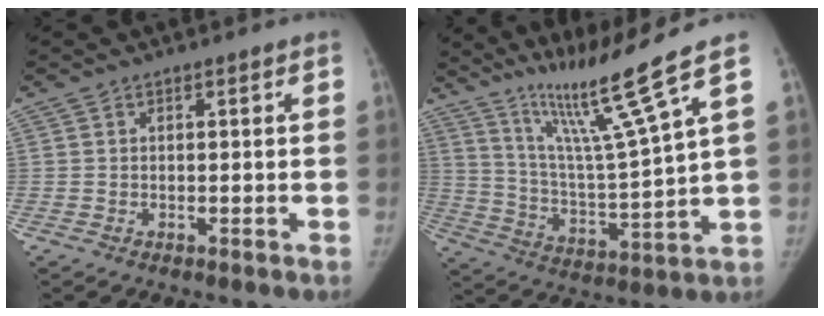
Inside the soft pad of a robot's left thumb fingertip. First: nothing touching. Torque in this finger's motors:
{"motor_torque": [1.11, 0.38, 1.03, -1.07, 0.08]}